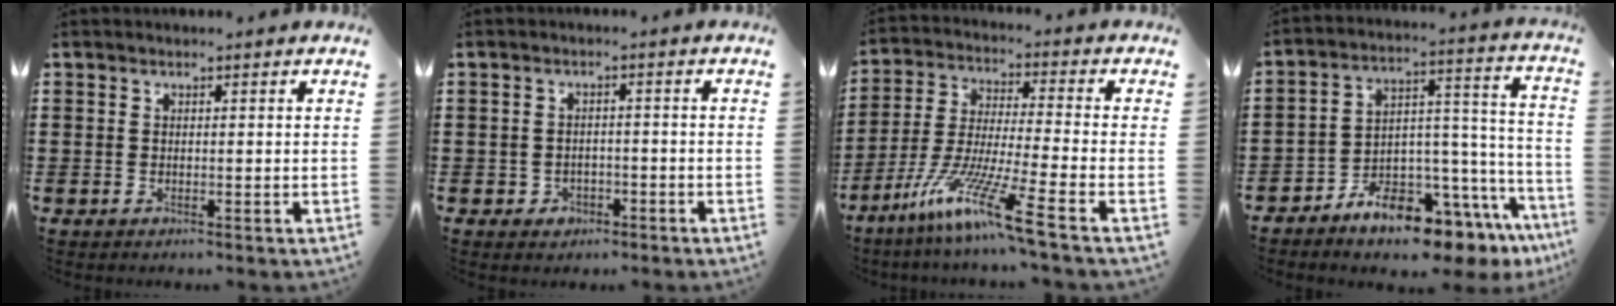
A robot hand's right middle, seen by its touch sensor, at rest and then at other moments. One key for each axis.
{"total": 1.6, "fx": -1.1, "fy": 1.0, "fz": 0.3, "tx": -0.014, "ty": -0.002, "tz": -0.025}
{"total": 11.3, "fx": -7.8, "fy": -0.1, "fz": 8.2, "tx": -0.176, "ty": -0.016, "tz": -0.156}
{"total": 8.8, "fx": -8.0, "fy": 2.2, "fz": 2.8, "tx": -0.045, "ty": 0.011, "tz": -0.149}